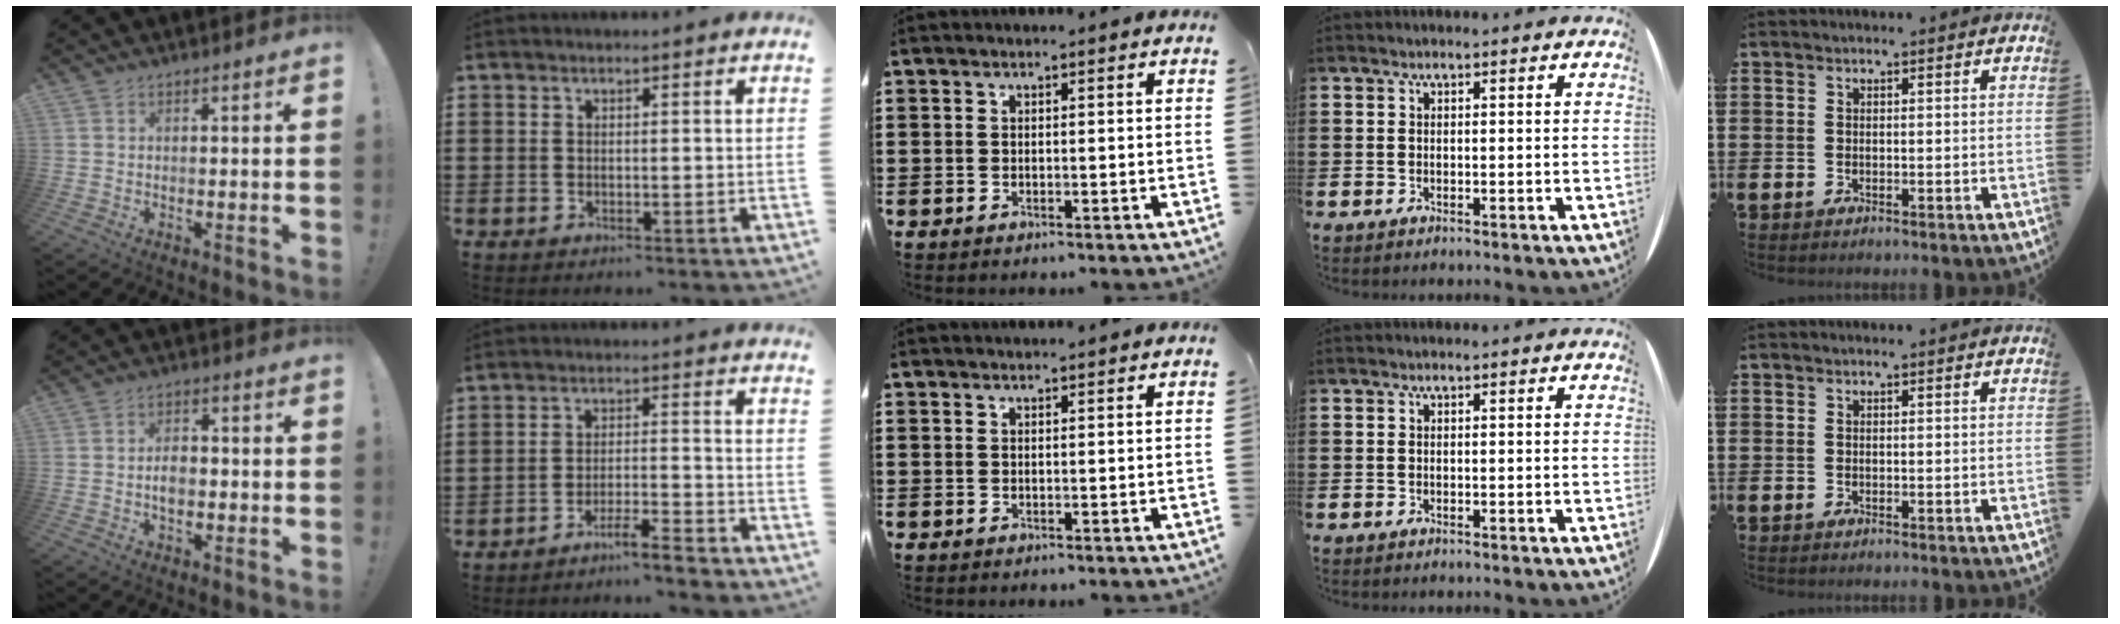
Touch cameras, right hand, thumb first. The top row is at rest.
{"thumb": {"total": 4.4, "force": [-1.2, 3.0, 3.1], "torque": [-0.045, 0.001, -0.027]}, "index": {"total": 4.5, "force": [-4.3, -0.4, 1.2], "torque": [-0.022, -0.002, -0.086]}, "middle": {"total": 0.7, "force": [0.7, -0.2, 0.1], "torque": [-0.004, -0.003, 0.014]}}